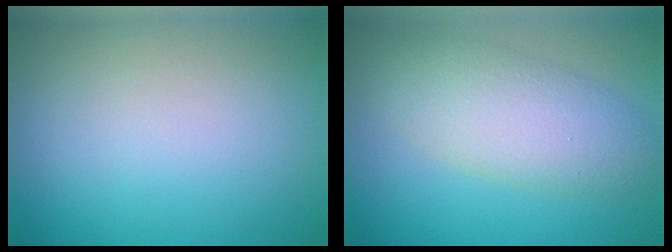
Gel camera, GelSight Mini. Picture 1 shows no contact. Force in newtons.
{"total": 5.6, "press": 5.6, "slide": 0.2}